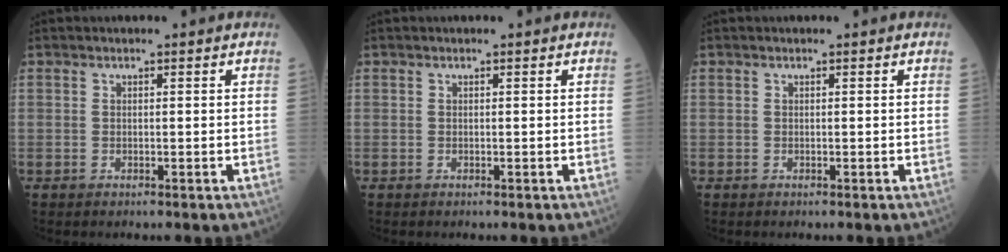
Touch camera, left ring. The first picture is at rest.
{"total": 0.0}
{"total": 0.0}